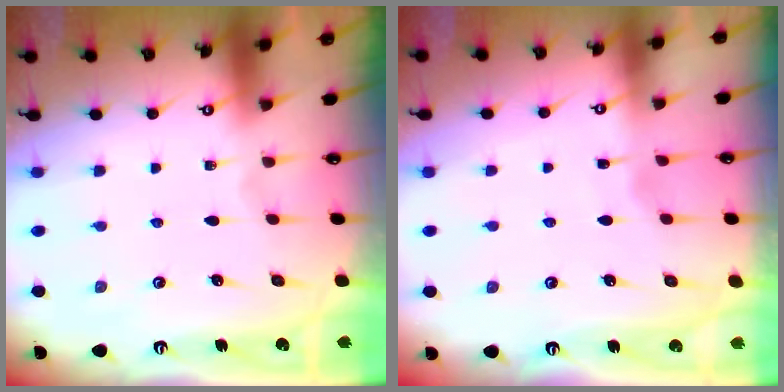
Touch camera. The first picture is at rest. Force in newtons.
{"total": 2.2, "press": 2.2, "slide": 0.3}